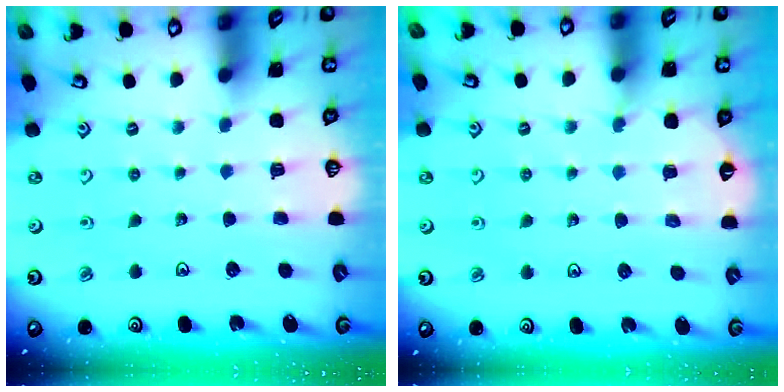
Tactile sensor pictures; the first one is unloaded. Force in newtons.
{"total": 4.8, "press": 4.6, "slide": 1.3}